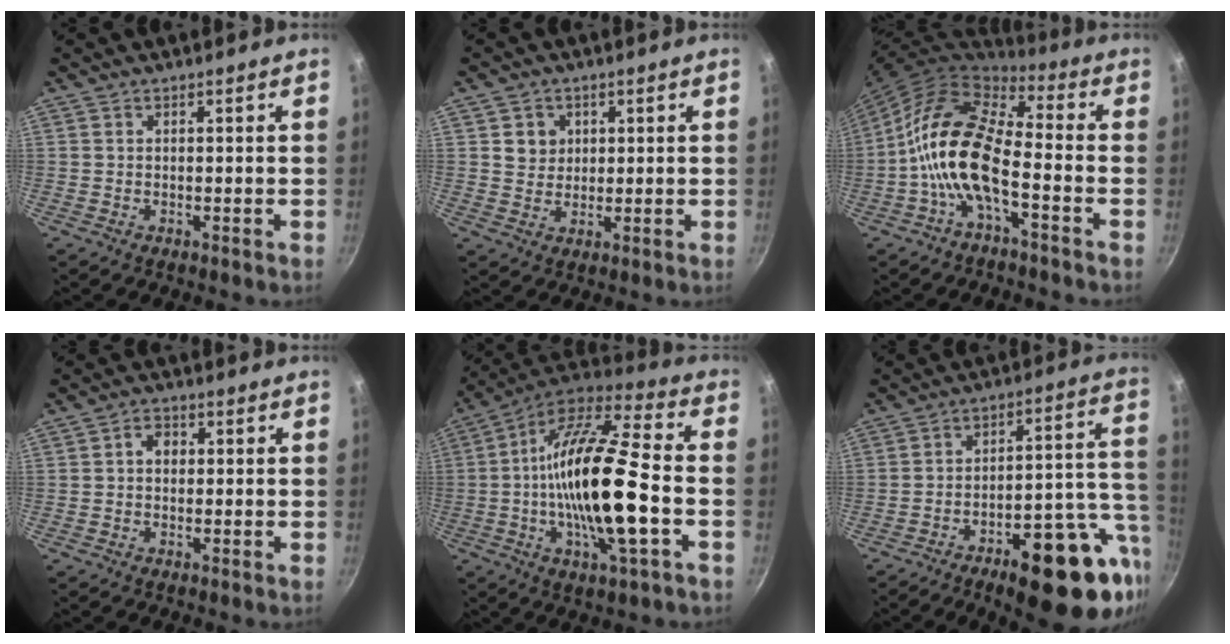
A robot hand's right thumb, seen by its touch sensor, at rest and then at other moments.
{"total": 4.2, "force": [1.3, 3.9, 1.2], "torque": [0.003, 0.001, 0.022]}
{"total": 14.7, "force": [-4.1, 6.6, 12.5], "torque": [-0.233, 0.042, -0.093]}
{"total": 3.2, "force": [0.3, 2.6, 1.9], "torque": [-0.017, 0.006, 0.000]}
{"total": 22.8, "force": [-3.5, 6.5, 21.6], "torque": [-0.396, 0.023, -0.078]}
{"total": 21.2, "force": [-9.1, 7.7, 17.5], "torque": [-0.197, 0.042, -0.126]}